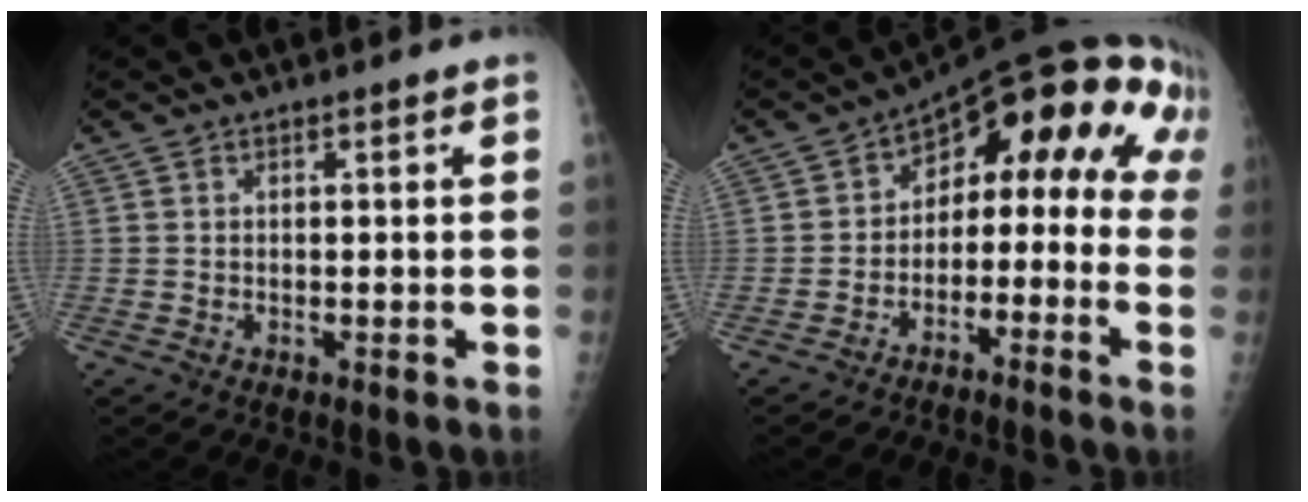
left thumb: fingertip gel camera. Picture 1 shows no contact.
{"total": 14.9, "force": [-0.7, 10.1, 10.9], "torque": [-0.100, 0.085, -0.015]}